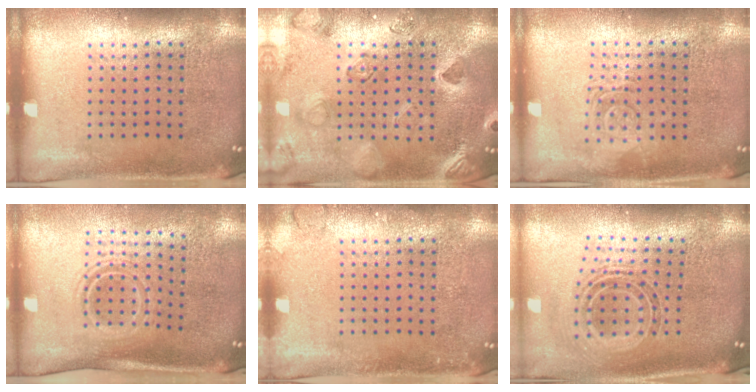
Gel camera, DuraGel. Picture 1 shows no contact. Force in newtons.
{"total": 2.5, "press": 2.4, "slide": 0.9}
{"total": 2.7, "press": 2.6, "slide": 0.4}
{"total": 1.6, "press": 1.1, "slide": 1.1}
{"total": 1.2, "press": 1.2, "slide": 0.2}
{"total": 1.0, "press": 0.9, "slide": 0.5}